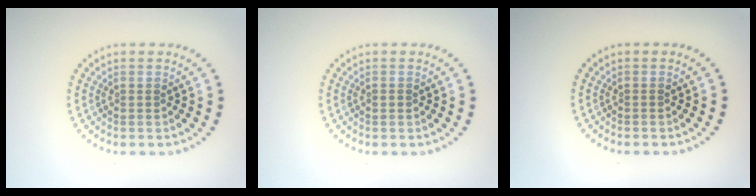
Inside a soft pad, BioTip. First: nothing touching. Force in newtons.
{"total": 0.8, "press": 0.8, "slide": 0.1}
{"total": 0.0}